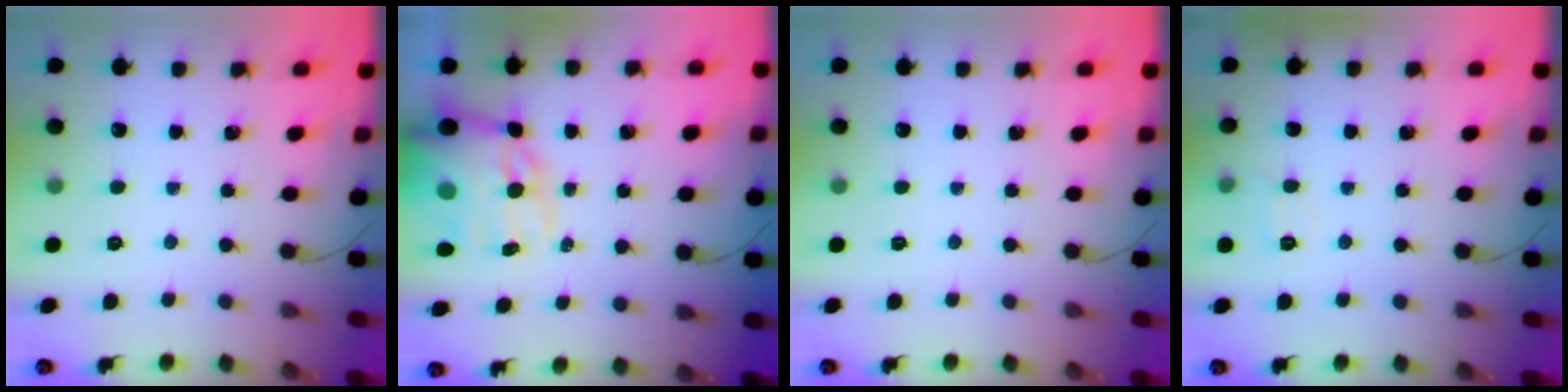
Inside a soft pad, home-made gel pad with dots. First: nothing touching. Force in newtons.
{"total": 18.0, "press": 17.6, "slide": 3.9}
{"total": 0.0}
{"total": 5.9, "press": 5.7, "slide": 1.2}